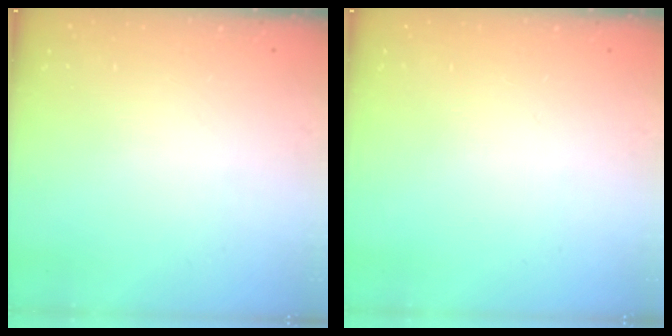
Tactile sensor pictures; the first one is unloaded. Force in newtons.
{"total": 0.0}